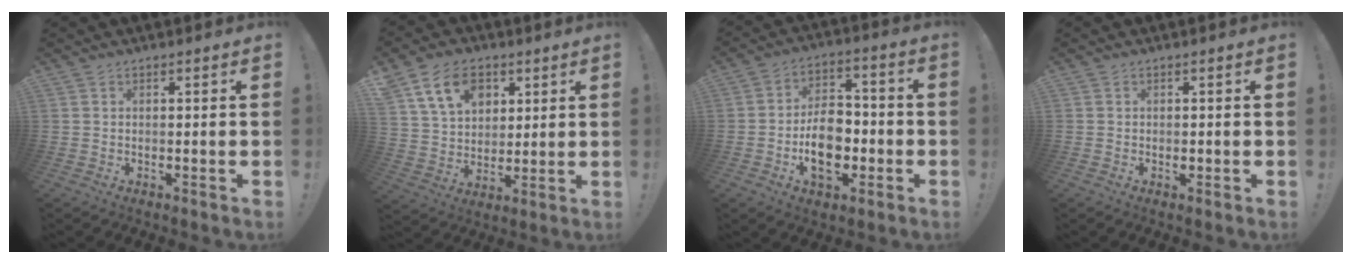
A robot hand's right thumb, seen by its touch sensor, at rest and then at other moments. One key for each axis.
{"total": 14.9, "fx": 7.1, "fy": 10.8, "fz": 7.4, "tx": -0.113, "ty": -0.022, "tz": 0.138}
{"total": 13.5, "fx": -3.5, "fy": 8.9, "fz": 9.5, "tx": -0.150, "ty": 0.015, "tz": -0.063}
{"total": 0.8, "fx": -0.2, "fy": 0.7, "fz": 0.2, "tx": 0.006, "ty": -0.001, "tz": -0.006}